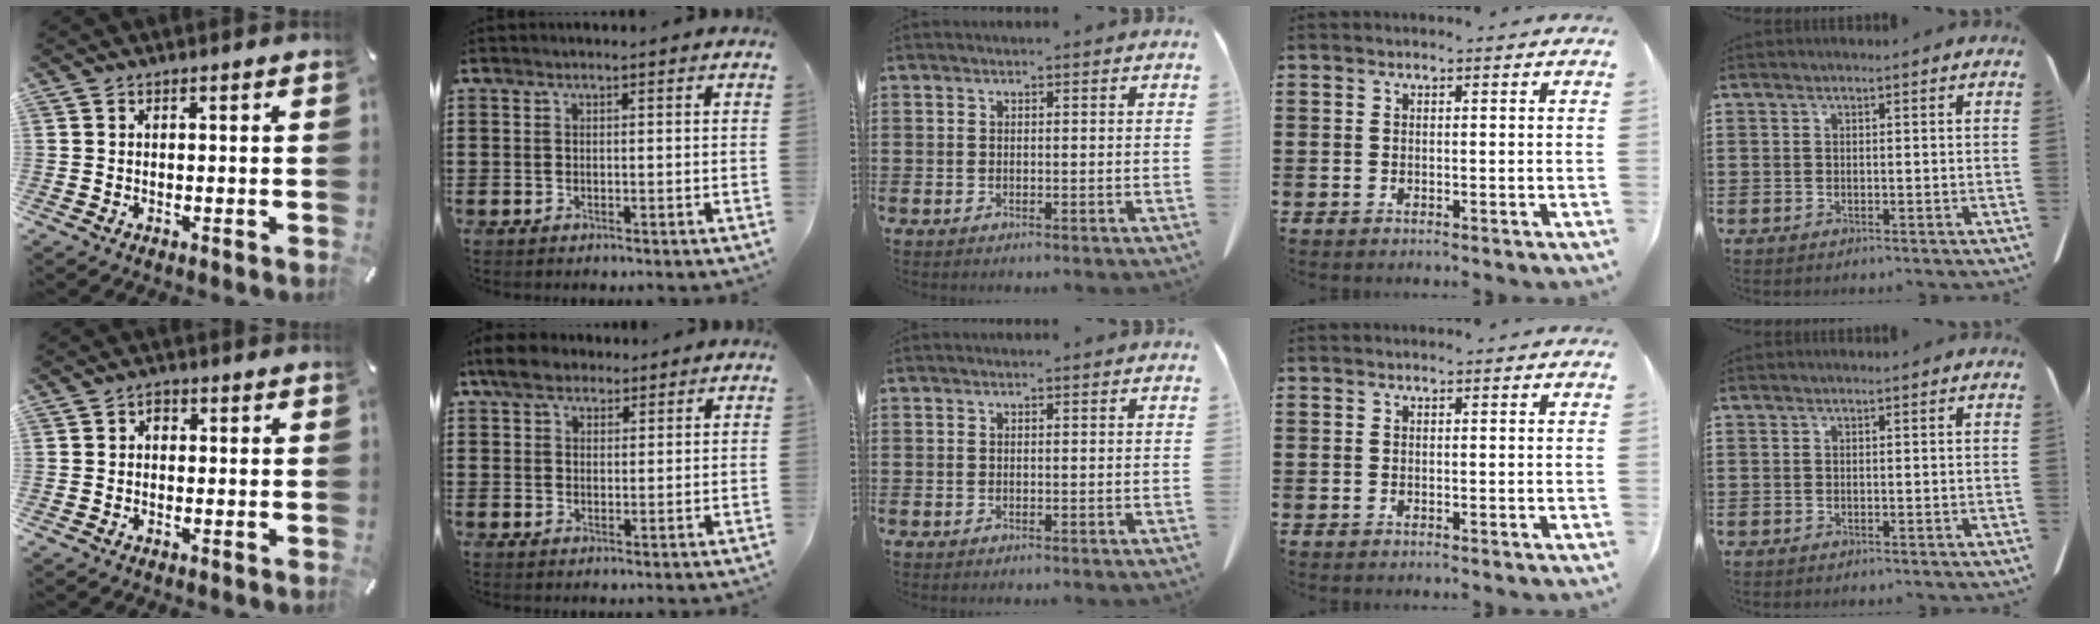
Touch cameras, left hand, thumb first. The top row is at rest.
{"thumb": {"total": 1.4, "force": [-0.1, 1.2, 0.7], "torque": [-0.014, 0.006, -0.004]}, "index": {"total": 4.8, "force": [3.3, 2.9, 1.9], "torque": [-0.045, 0.008, 0.059]}}